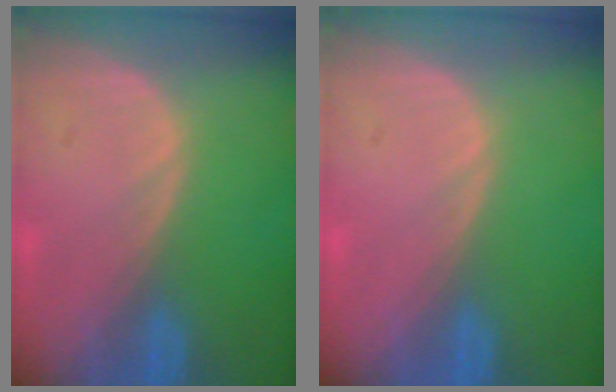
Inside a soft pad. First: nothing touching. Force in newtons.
{"total": 0.0}